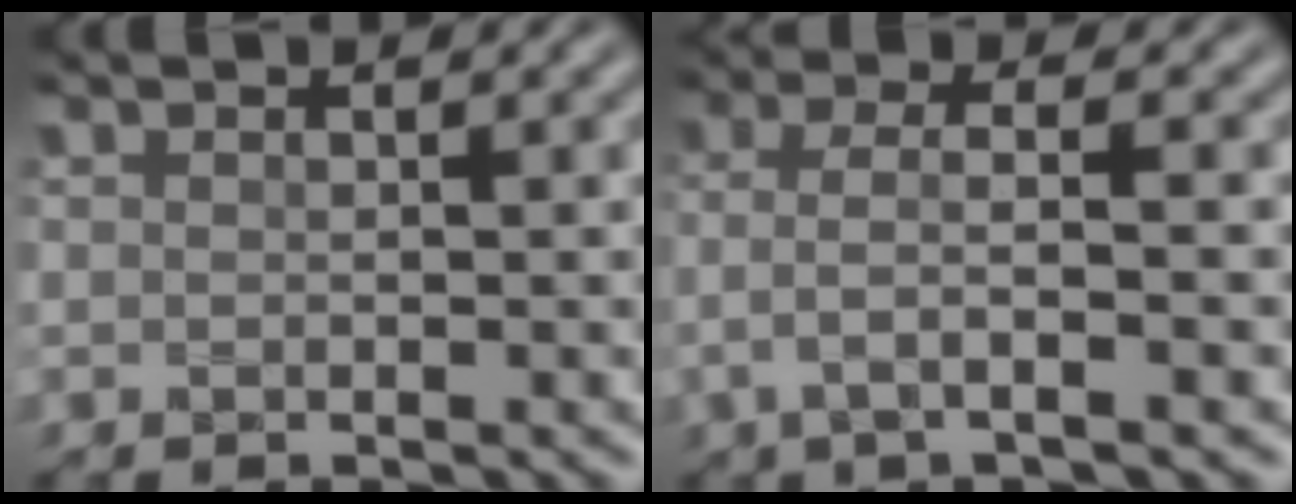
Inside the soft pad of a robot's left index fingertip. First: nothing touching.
{"total": 3.7, "force": [-0.8, 1.1, 3.5], "torque": [-0.065, 0.003, -0.022]}